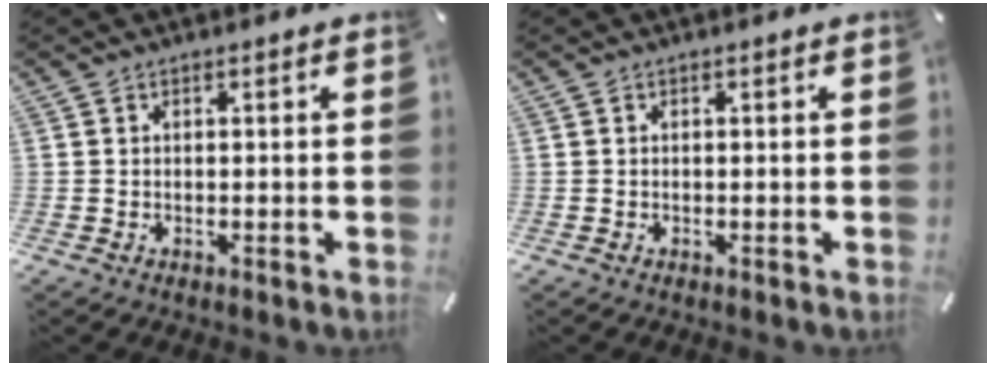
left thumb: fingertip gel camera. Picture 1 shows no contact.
{"total": 0.0}